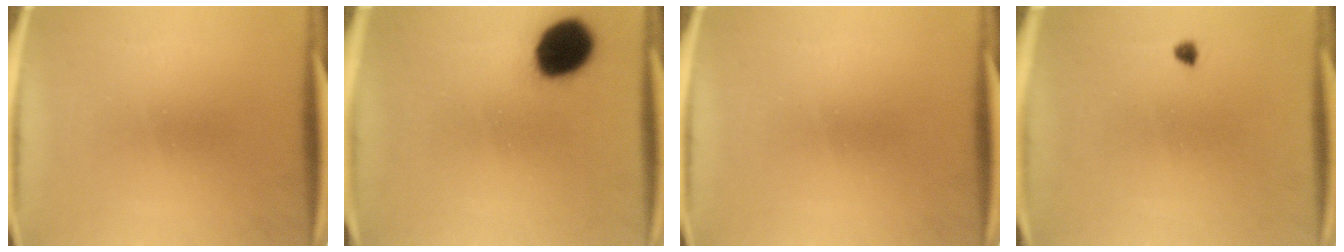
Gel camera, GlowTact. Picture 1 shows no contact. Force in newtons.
{"total": 13.1}
{"total": 0.0}
{"total": 1.0}